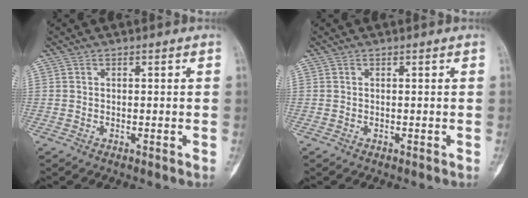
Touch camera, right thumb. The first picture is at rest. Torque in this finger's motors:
{"motor_torque": [0.00, 0.00, 0.05, -0.01, 0.00]}